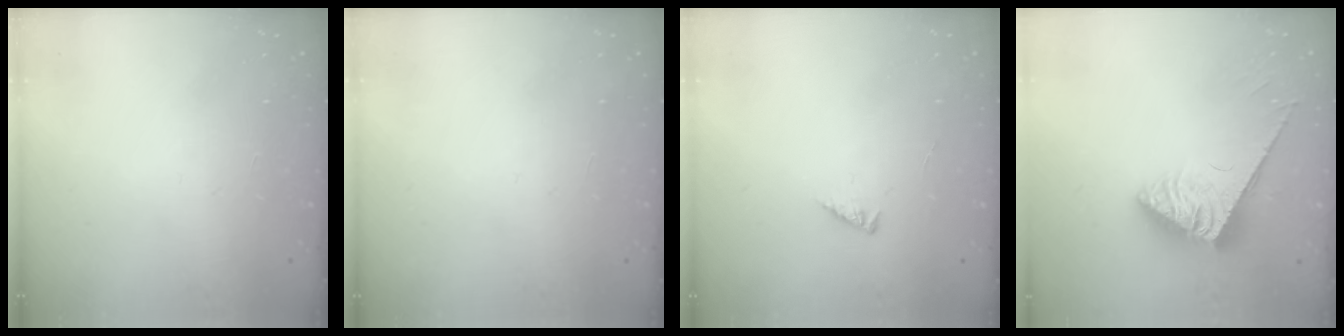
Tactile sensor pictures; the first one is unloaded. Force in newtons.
{"total": 0.0}
{"total": 1.4, "press": 1.3, "slide": 0.3}
{"total": 3.9, "press": 3.9, "slide": 0.4}